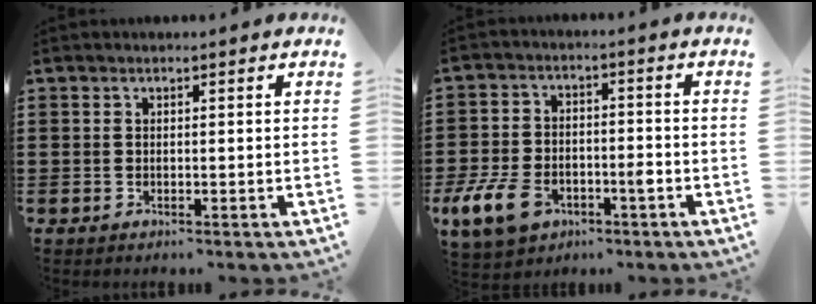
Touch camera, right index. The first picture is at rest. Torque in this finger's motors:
{"motor_torque": [2.14, 0.00, 0.27, 0.19]}